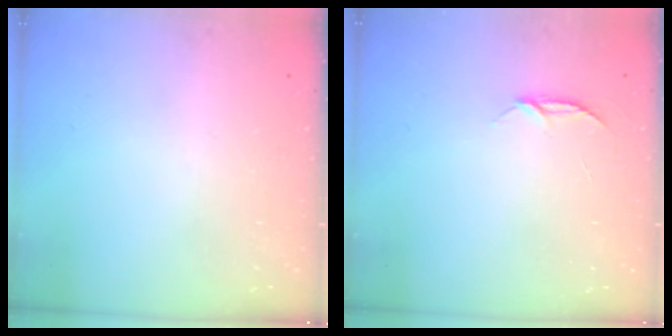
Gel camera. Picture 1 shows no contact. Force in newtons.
{"total": 4.0, "press": 4.0, "slide": 0.4}